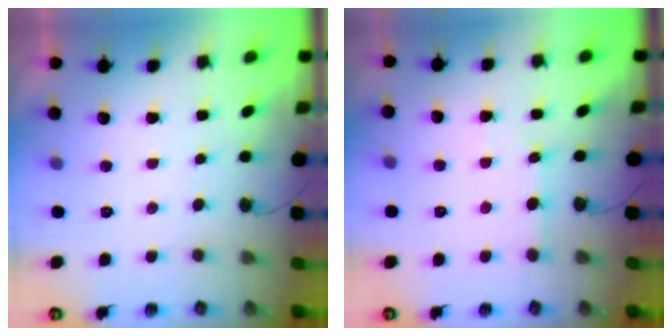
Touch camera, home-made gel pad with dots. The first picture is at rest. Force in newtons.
{"total": 1.2, "press": 1.2, "slide": 0.2}